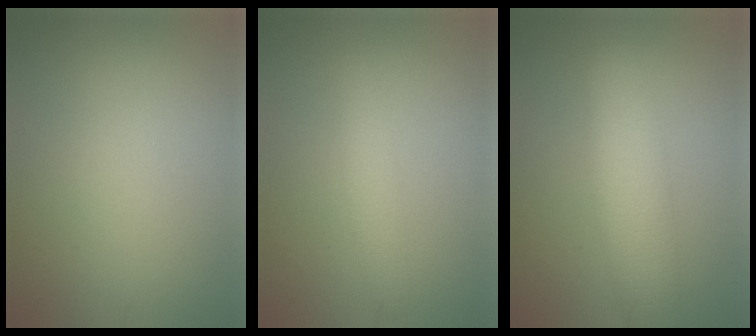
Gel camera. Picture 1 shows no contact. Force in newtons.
{"total": 2.1, "press": 2.1, "slide": 0.1}
{"total": 5.6, "press": 5.6, "slide": 0.2}